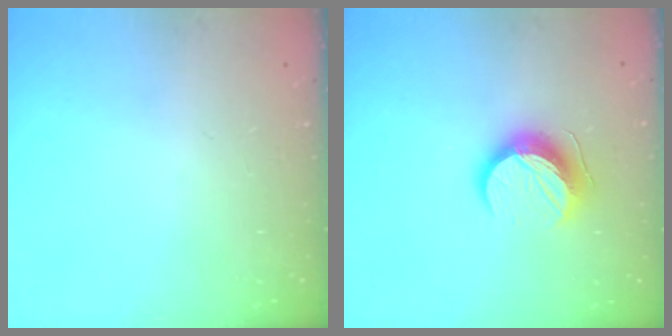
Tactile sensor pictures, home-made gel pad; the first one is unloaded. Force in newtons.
{"total": 12.2, "press": 12.2, "slide": 0.4}